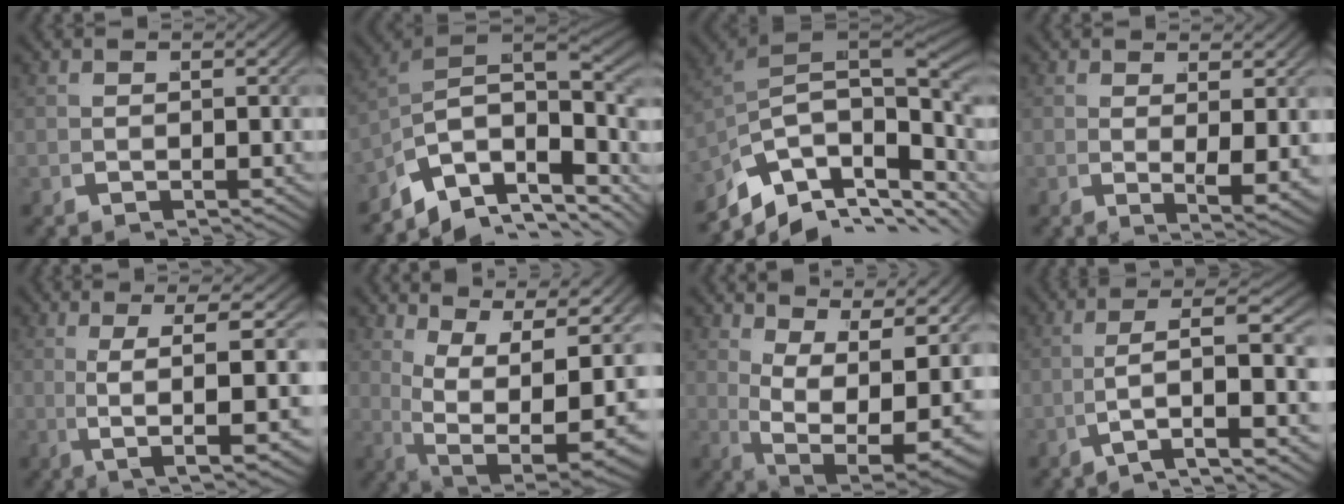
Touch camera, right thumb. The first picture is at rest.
{"total": 13.9, "force": [-0.3, 9.2, 10.5], "torque": [-0.181, -0.032, 0.011]}
{"total": 13.2, "force": [-1.1, 7.8, 10.6], "torque": [-0.176, -0.024, -0.005]}
{"total": 3.9, "force": [1.0, 1.1, 3.6], "torque": [-0.059, -0.007, 0.021]}
{"total": 9.2, "force": [1.2, 2.2, 8.8], "torque": [-0.137, 0.000, 0.027]}
{"total": 13.3, "force": [1.6, 7.6, 10.8], "torque": [-0.198, -0.052, 0.062]}
{"total": 11.9, "force": [1.0, 7.1, 9.5], "torque": [-0.173, -0.048, 0.047]}
{"total": 7.4, "force": [-0.9, 2.5, 6.9], "torque": [-0.133, -0.009, -0.003]}